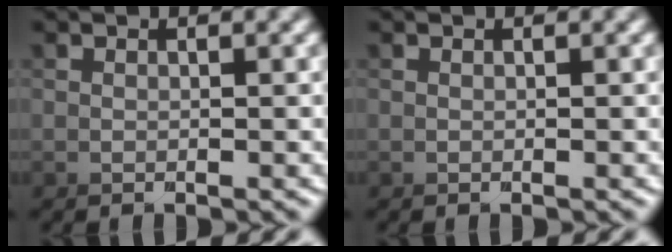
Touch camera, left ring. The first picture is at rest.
{"total": 0.0}